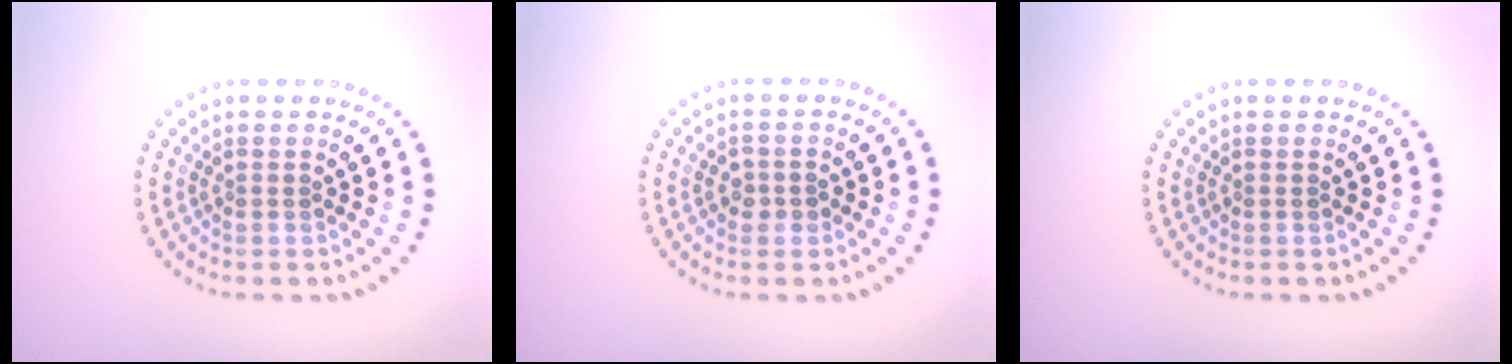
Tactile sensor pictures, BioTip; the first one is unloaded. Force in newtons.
{"total": 1.4, "press": 1.3, "slide": 0.4}
{"total": 0.0}